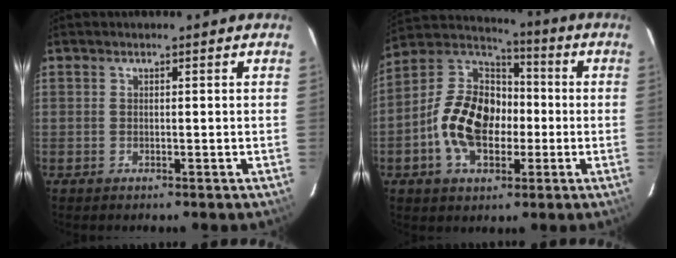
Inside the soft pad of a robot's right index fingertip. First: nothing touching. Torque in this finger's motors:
{"motor_torque": [2.07, -0.07, 0.48, 0.10]}